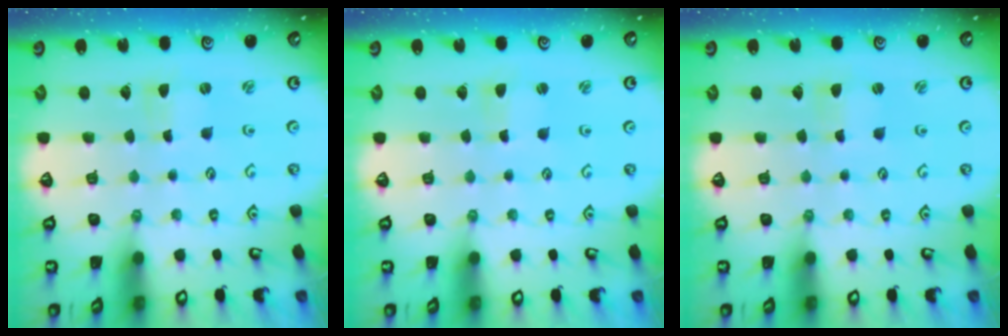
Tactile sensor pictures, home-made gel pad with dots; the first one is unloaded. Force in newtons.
{"total": 0.9, "press": 0.9, "slide": 0.2}
{"total": 0.9, "press": 0.8, "slide": 0.1}